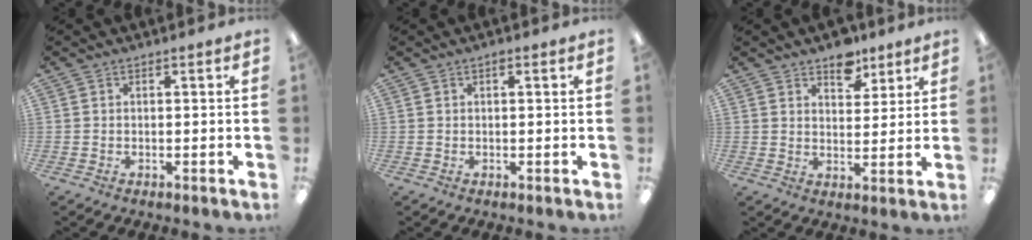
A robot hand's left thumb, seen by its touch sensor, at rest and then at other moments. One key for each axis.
{"total": 0.9, "fx": 0.4, "fy": 0.2, "fz": 0.8, "tx": -0.017, "ty": 0.003, "tz": 0.006}
{"total": 9.2, "fx": 7.2, "fy": 4.9, "fz": 3.0, "tx": -0.021, "ty": -0.049, "tz": 0.126}